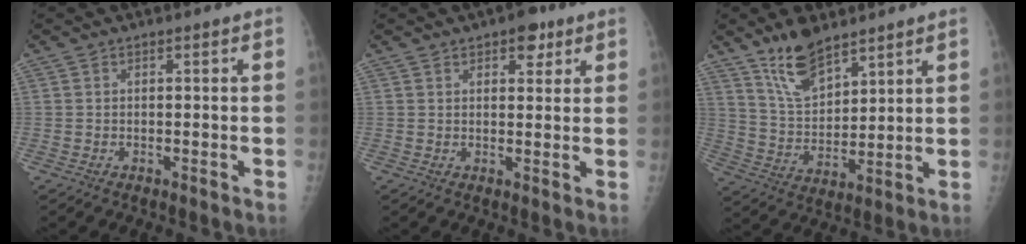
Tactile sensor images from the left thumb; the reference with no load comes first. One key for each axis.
{"total": 4.5, "fx": 2.6, "fy": 2.4, "fz": 2.8, "tx": -0.017, "ty": -0.009, "tz": 0.032}
{"total": 10.5, "fx": 7.8, "fy": 4.2, "fz": 5.5, "tx": -0.083, "ty": -0.051, "tz": 0.162}